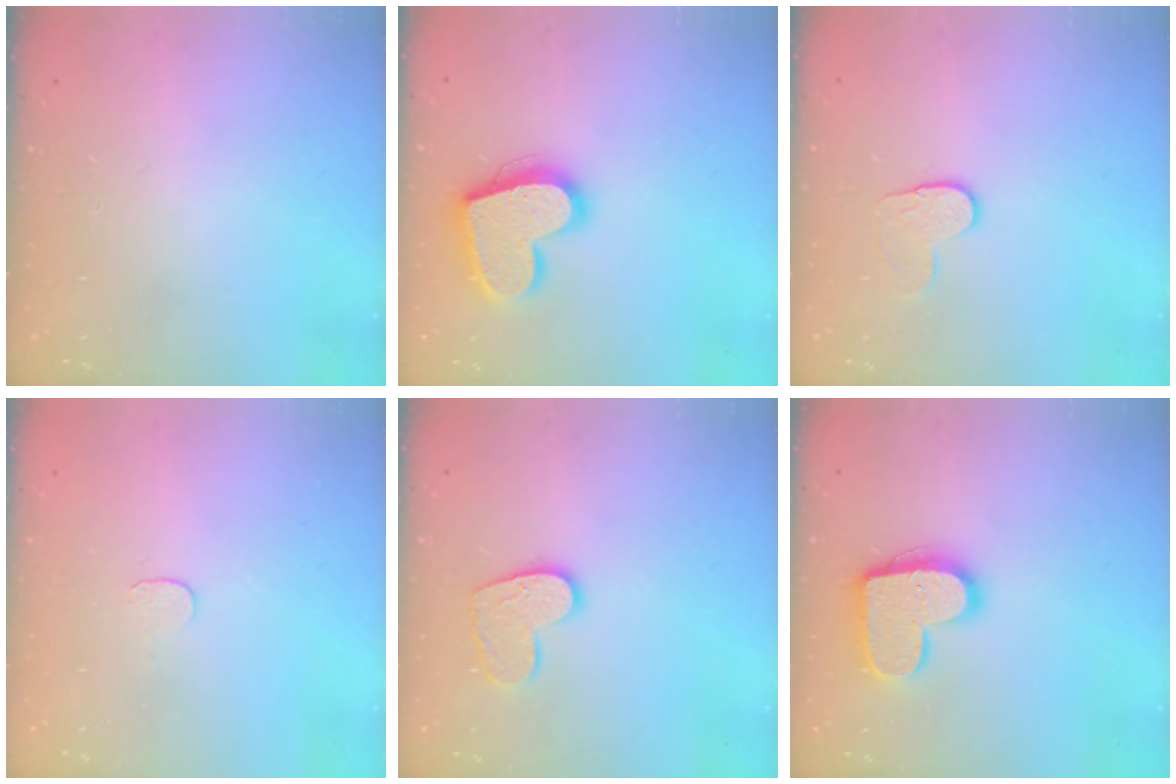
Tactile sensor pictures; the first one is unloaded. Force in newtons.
{"total": 18.7, "press": 18.6, "slide": 1.4}
{"total": 4.9, "press": 4.8, "slide": 0.5}
{"total": 3.7, "press": 3.7, "slide": 0.4}
{"total": 11.3, "press": 11.2, "slide": 0.7}
{"total": 15.5, "press": 15.4, "slide": 1.0}